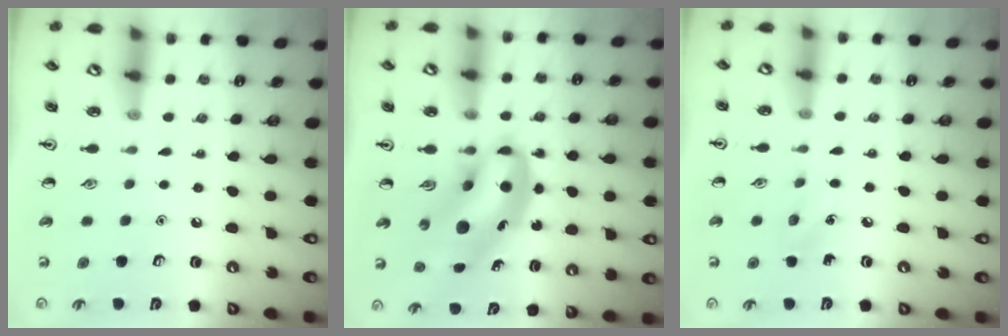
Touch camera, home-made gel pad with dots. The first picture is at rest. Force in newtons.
{"total": 10.5, "press": 10.1, "slide": 3.0}
{"total": 4.8, "press": 4.6, "slide": 1.4}